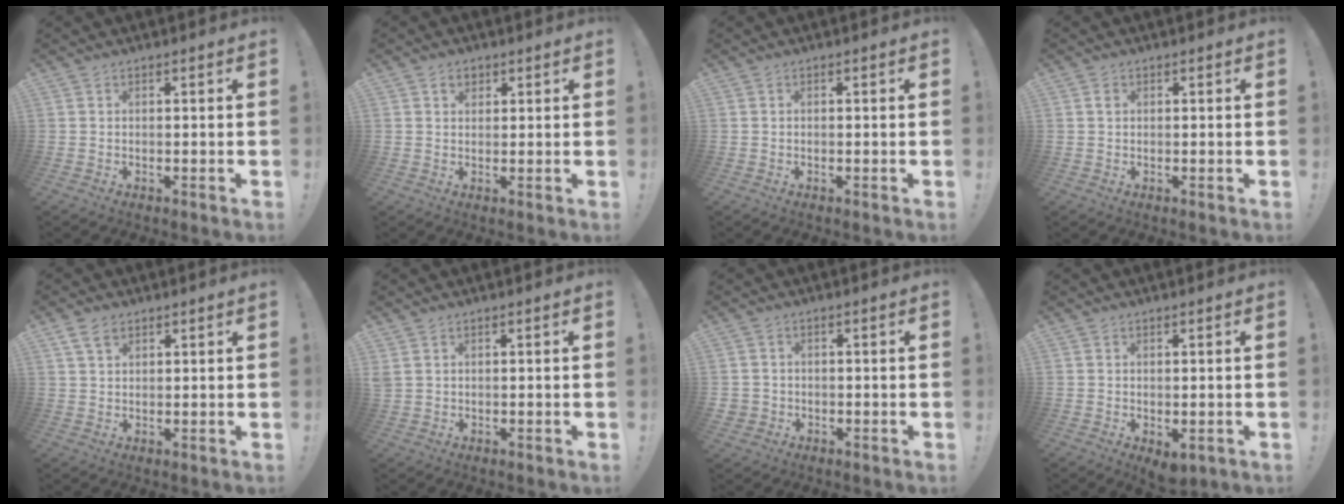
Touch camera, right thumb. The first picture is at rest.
{"total": 3.0, "force": [1.5, 2.2, 1.3], "torque": [-0.013, -0.001, 0.026]}
{"total": 0.0}
{"total": 0.9, "force": [0.3, 0.8, 0.4], "torque": [0.007, -0.002, 0.002]}
{"total": 4.4, "force": [2.8, 2.1, 2.6], "torque": [-0.042, -0.007, 0.051]}
{"total": 1.9, "force": [0.9, 1.3, 1.2], "torque": [-0.029, 0.005, 0.019]}
{"total": 2.2, "force": [-0.3, 2.1, 0.8], "torque": [-0.008, 0.000, -0.005]}
{"total": 2.7, "force": [-0.4, 1.5, 2.2], "torque": [-0.029, 0.005, -0.001]}